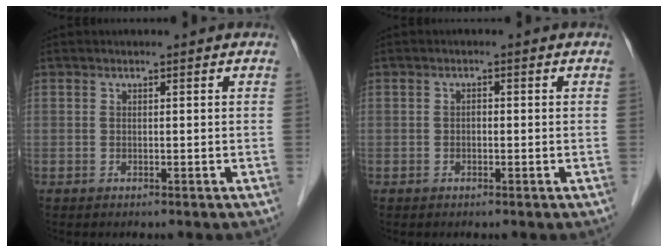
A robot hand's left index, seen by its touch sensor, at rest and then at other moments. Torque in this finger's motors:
{"motor_torque": [-0.21, -0.18, 0.00, -0.01]}